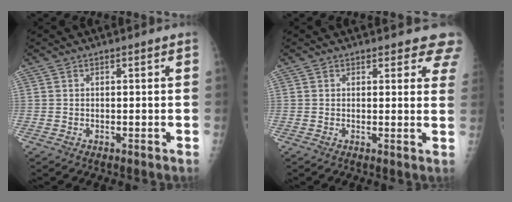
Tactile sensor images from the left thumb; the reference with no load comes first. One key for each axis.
{"total": 6.2, "fx": 5.5, "fy": 2.3, "fz": 1.8, "tx": 0.022, "ty": -0.023, "tz": 0.041}